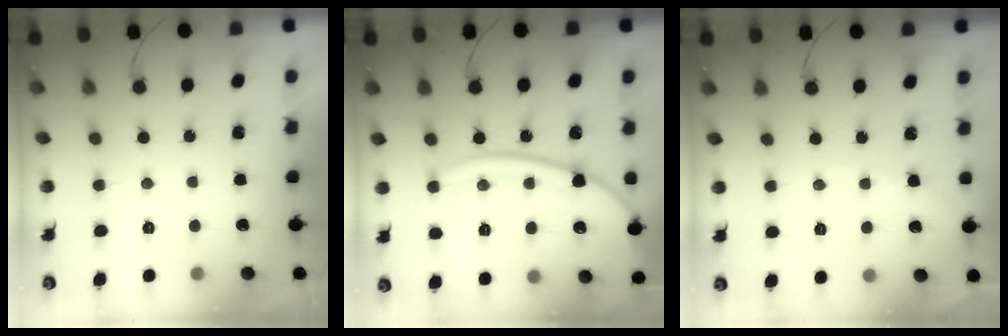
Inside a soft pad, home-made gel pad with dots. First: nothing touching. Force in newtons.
{"total": 15.3, "press": 15.3, "slide": 0.8}
{"total": 2.1, "press": 2.1, "slide": 0.3}